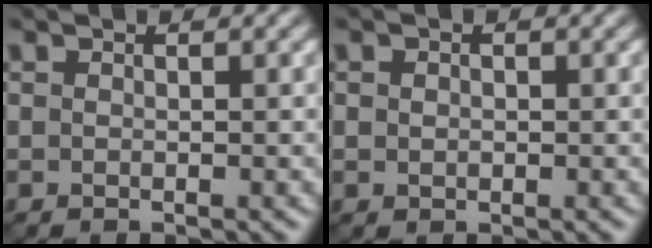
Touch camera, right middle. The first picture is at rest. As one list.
[{"total": 0.8, "force": [0.1, 0.7, 0.4], "torque": [-0.004, -0.002, 0.001]}]